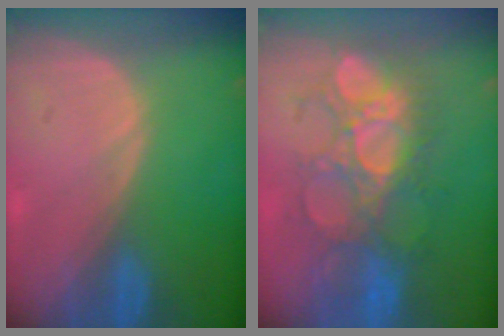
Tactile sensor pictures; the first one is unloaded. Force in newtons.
{"total": 9.2, "press": 9.2, "slide": 0.5}